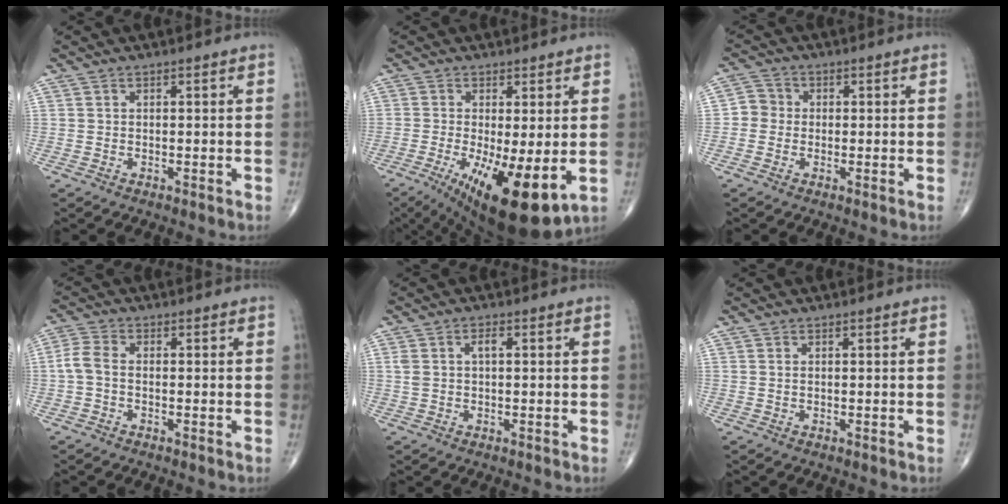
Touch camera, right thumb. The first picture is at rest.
{"total": 14.4, "force": [-3.6, 4.4, 13.2], "torque": [-0.210, -0.024, -0.041]}
{"total": 3.4, "force": [-0.4, 3.2, 1.0], "torque": [0.002, 0.008, -0.018]}
{"total": 3.6, "force": [-0.5, 2.2, 2.9], "torque": [-0.067, 0.010, -0.019]}
{"total": 4.2, "force": [1.1, 1.8, 3.6], "torque": [-0.079, 0.011, 0.024]}
{"total": 0.0}